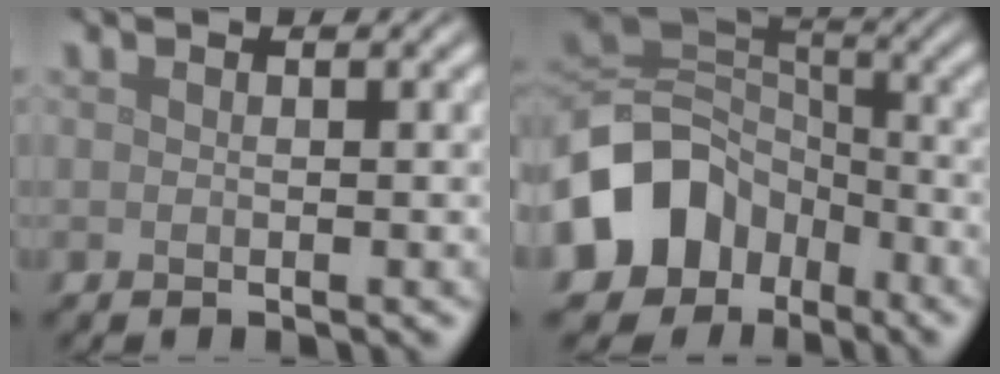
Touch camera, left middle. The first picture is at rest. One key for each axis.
{"total": 10.2, "fx": -4.9, "fy": 7.7, "fz": 4.4, "tx": -0.082, "ty": -0.002, "tz": -0.105}